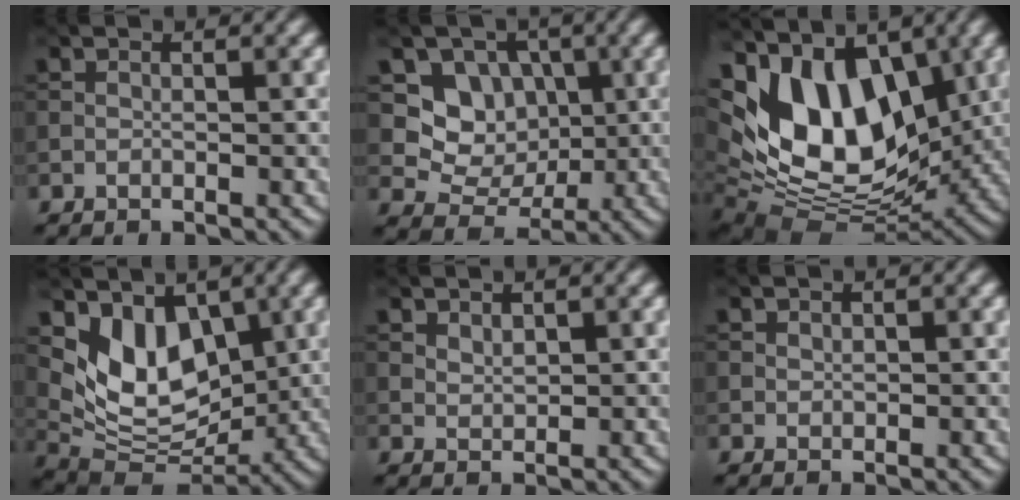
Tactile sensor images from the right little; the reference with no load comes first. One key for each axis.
{"total": 5.0, "fx": 1.0, "fy": 4.4, "fz": 2.3, "tx": -0.030, "ty": -0.010, "tz": 0.010}
{"total": 13.4, "fx": 2.1, "fy": 8.5, "fz": 10.1, "tx": -0.175, "ty": -0.006, "tz": 0.029}
{"total": 6.2, "fx": 2.4, "fy": 4.0, "fz": 4.1, "tx": -0.078, "ty": -0.024, "tz": 0.040}
{"total": 1.3, "fx": 0.9, "fy": 0.7, "fz": 0.6, "tx": -0.013, "ty": -0.002, "tz": 0.022}
{"total": 0.6, "fx": 0.4, "fy": 0.5, "fz": 0.1, "tx": -0.001, "ty": -0.002, "tz": 0.009}